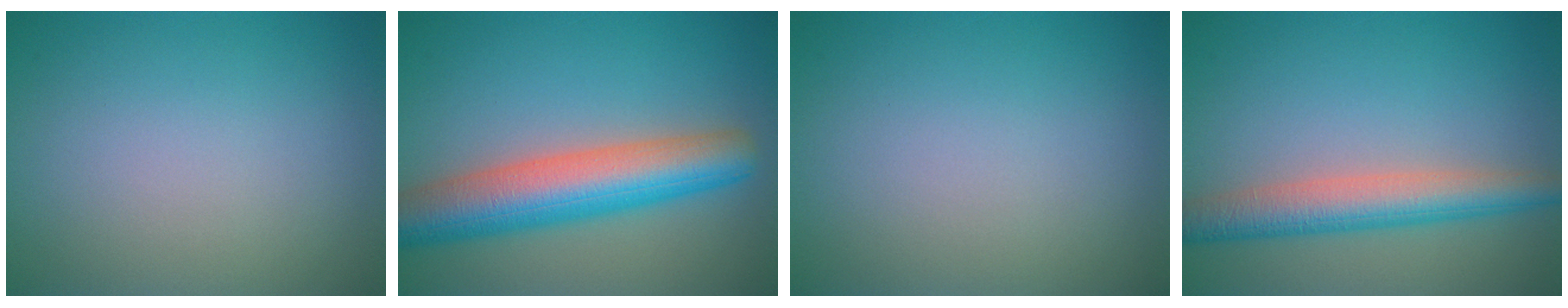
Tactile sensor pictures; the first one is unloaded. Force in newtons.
{"total": 8.5, "press": 8.5, "slide": 0.2}
{"total": 0.0}
{"total": 5.1, "press": 5.1, "slide": 0.2}